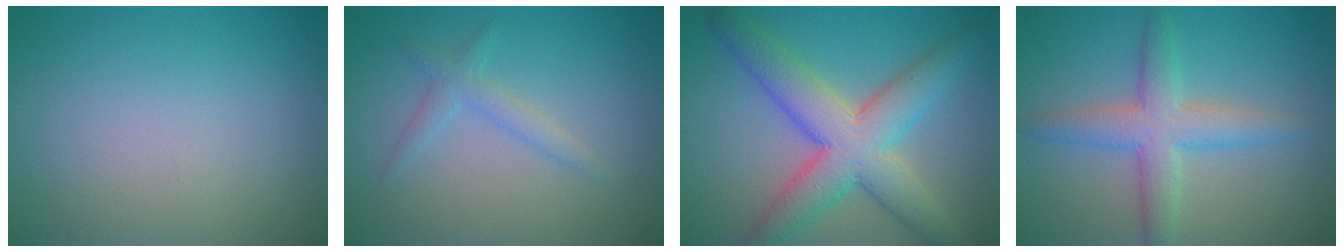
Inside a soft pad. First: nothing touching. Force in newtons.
{"total": 1.7, "press": 1.7, "slide": 0.1}
{"total": 8.1, "press": 8.1, "slide": 0.3}
{"total": 4.6, "press": 4.6, "slide": 0.1}